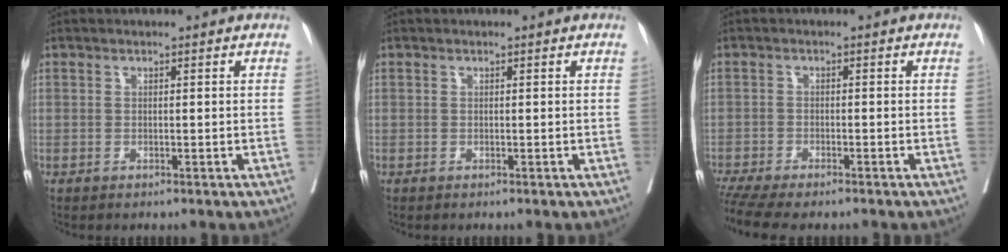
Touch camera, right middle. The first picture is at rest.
{"total": 0.0}
{"total": 9.0, "force": [-7.6, 1.8, 4.6], "torque": [-0.080, -0.007, -0.120]}